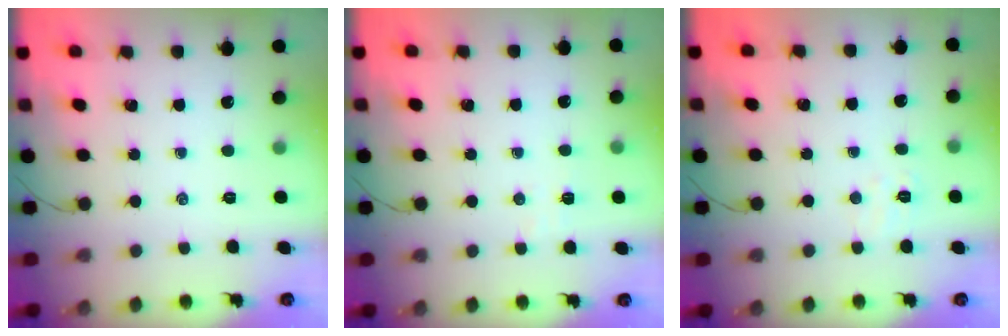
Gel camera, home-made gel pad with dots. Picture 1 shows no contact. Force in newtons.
{"total": 2.9, "press": 2.8, "slide": 0.6}
{"total": 3.7, "press": 3.5, "slide": 1.0}